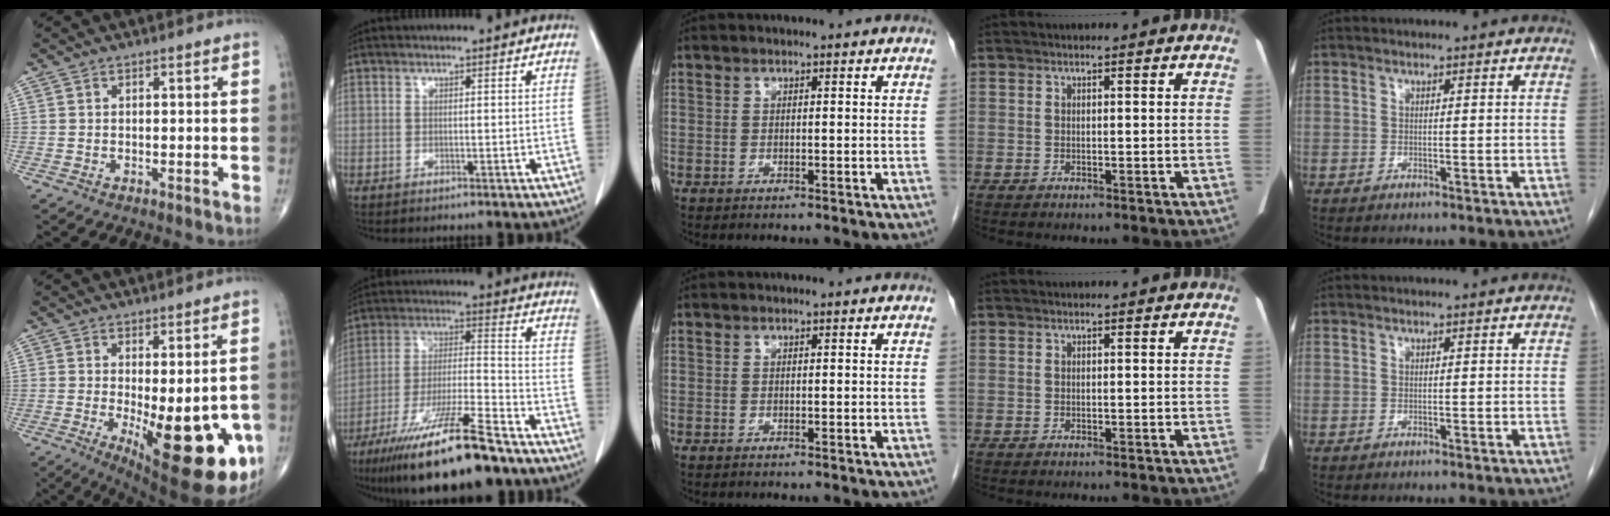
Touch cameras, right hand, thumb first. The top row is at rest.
{"thumb": {"total": 19.0, "force": [-5.1, 7.1, 16.8], "torque": [-0.191, -0.028, -0.049]}, "index": {"total": 19.9, "force": [-14.1, 2.3, 13.9], "torque": [-0.229, -0.033, -0.246]}}